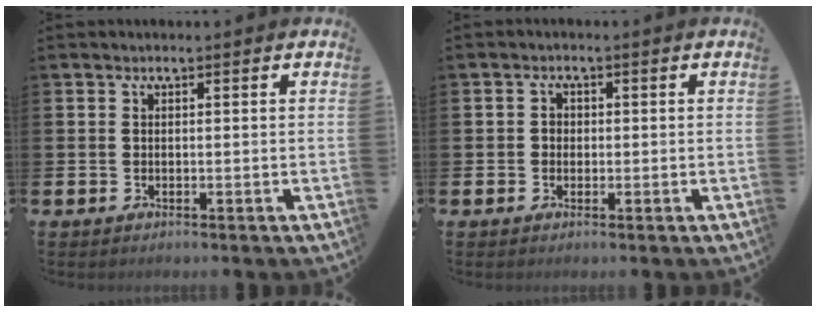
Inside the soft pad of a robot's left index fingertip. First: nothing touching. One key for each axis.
{"total": 1.4, "fx": -0.2, "fy": 1.4, "fz": 0.4, "tx": 0.005, "ty": 0.002, "tz": -0.010}